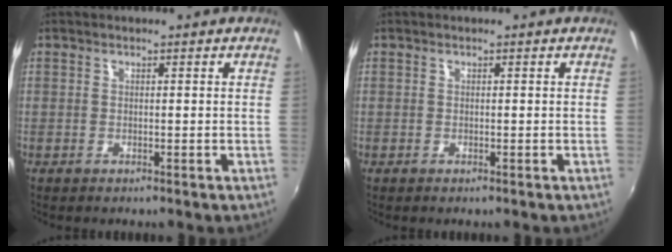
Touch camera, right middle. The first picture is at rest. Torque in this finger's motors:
{"motor_torque": [-0.04, -0.45, -0.02, 0.00]}